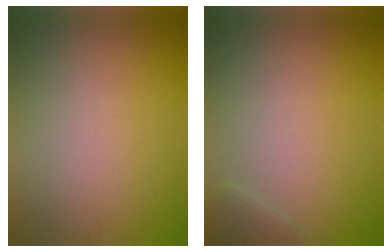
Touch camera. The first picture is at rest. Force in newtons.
{"total": 1.3, "press": 1.3, "slide": 0.0}